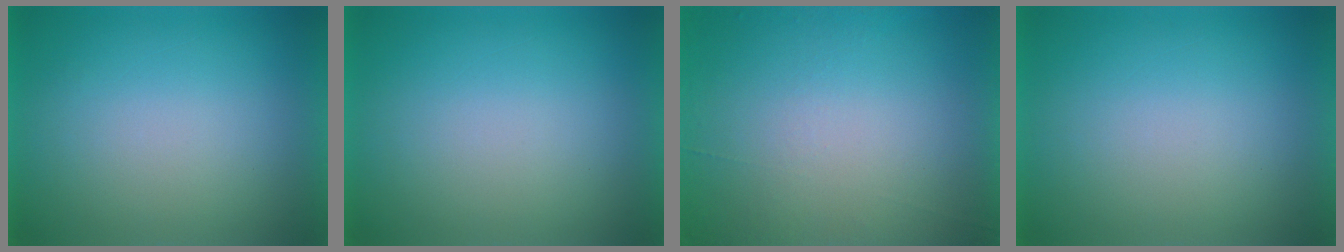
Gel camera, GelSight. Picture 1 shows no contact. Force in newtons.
{"total": 0.0}
{"total": 4.5}
{"total": 0.0}